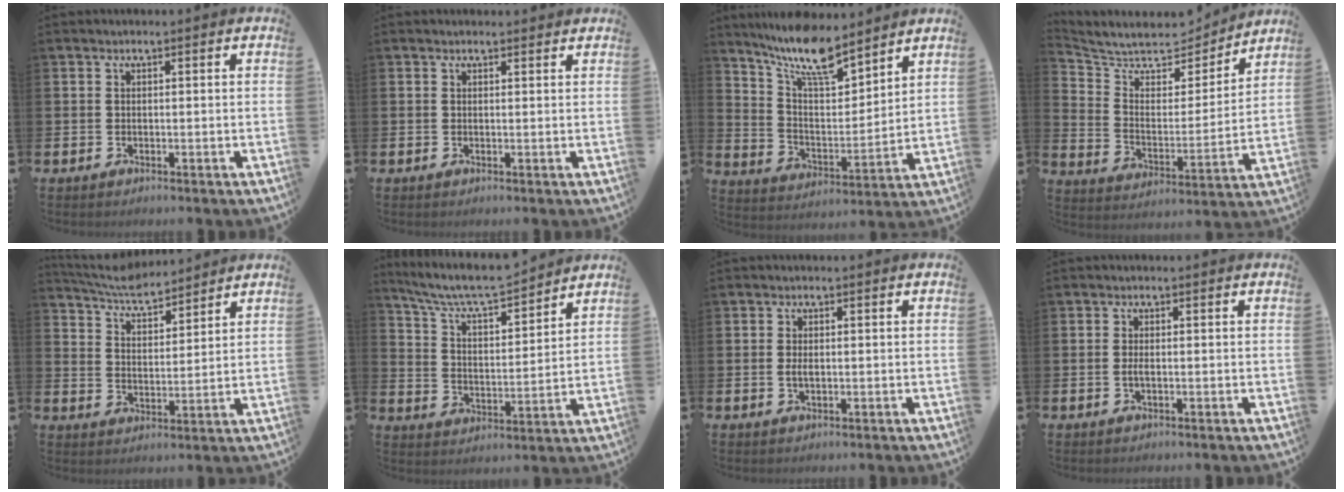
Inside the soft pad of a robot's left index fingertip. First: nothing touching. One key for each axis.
{"total": 0.7, "fx": 0.6, "fy": 0.2, "fz": 0.1, "tx": 0.006, "ty": -0.001, "tz": 0.010}
{"total": 10.3, "fx": 9.0, "fy": 2.1, "fz": 4.5, "tx": -0.118, "ty": -0.052, "tz": 0.162}
{"total": 6.9, "fx": 6.1, "fy": 2.7, "fz": 1.5, "tx": -0.069, "ty": -0.054, "tz": 0.100}
{"total": 5.8, "fx": 5.6, "fy": 0.8, "fz": 1.3, "tx": -0.051, "ty": -0.031, "tz": 0.100}
{"total": 7.7, "fx": 7.3, "fy": 0.7, "fz": 2.2, "tx": -0.080, "ty": -0.053, "tz": 0.127}
{"total": 1.5, "fx": 0.0, "fy": 0.8, "fz": 1.3, "tx": -0.017, "ty": 0.000, "tz": -0.004}
{"total": 1.0, "fx": -0.2, "fy": 0.3, "fz": 1.0, "tx": -0.025, "ty": 0.004, "tz": -0.003}